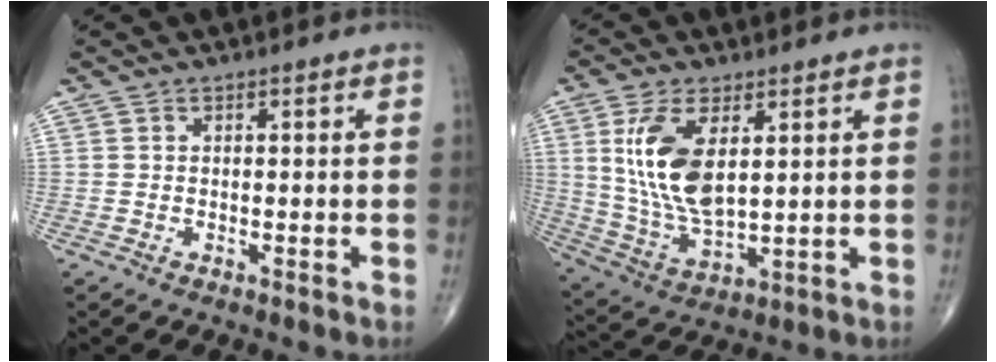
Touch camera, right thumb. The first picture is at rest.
{"total": 13.9, "force": [3.7, 6.6, 11.7], "torque": [-0.235, -0.021, 0.085]}